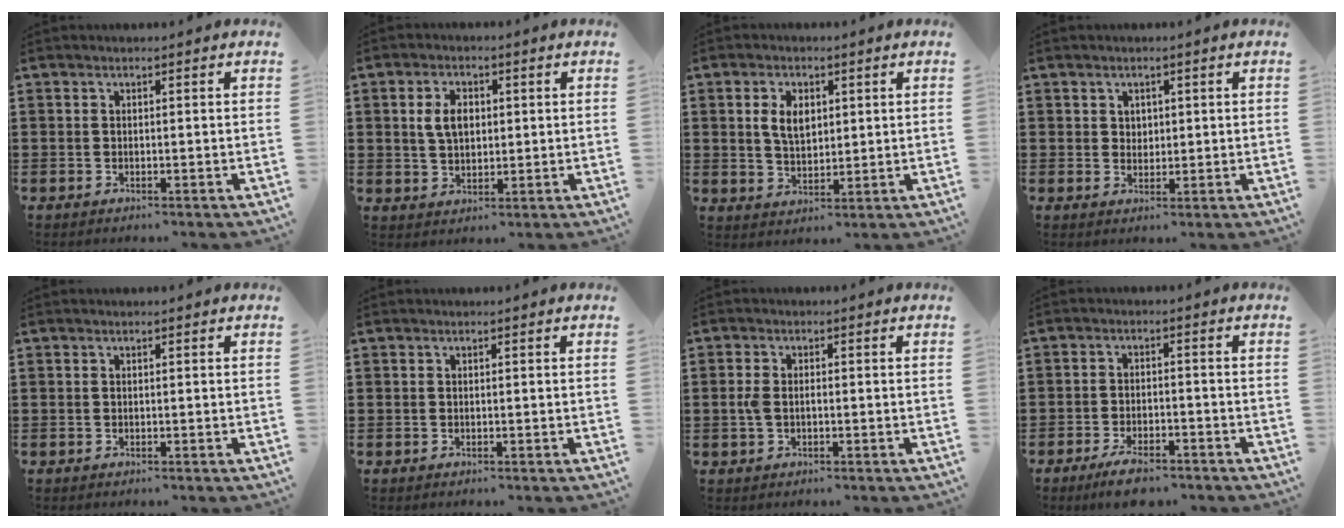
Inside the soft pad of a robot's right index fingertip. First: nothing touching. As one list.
[{"total": 4.6, "force": [0.8, 3.0, 3.4], "torque": [-0.082, 0.010, 0.010]}, {"total": 4.7, "force": [1.2, 2.9, 3.4], "torque": [-0.068, 0.009, 0.018]}, {"total": 1.8, "force": [0.9, 1.5, 0.3], "torque": [-0.010, 0.010, 0.017]}, {"total": 0.0}, {"total": 0.0}, {"total": 2.0, "force": [-0.2, 1.2, 1.6], "torque": [-0.040, 0.002, -0.008]}, {"total": 3.9, "force": [-3.3, 0.9, 1.8], "torque": [-0.029, 0.010, -0.062]}]